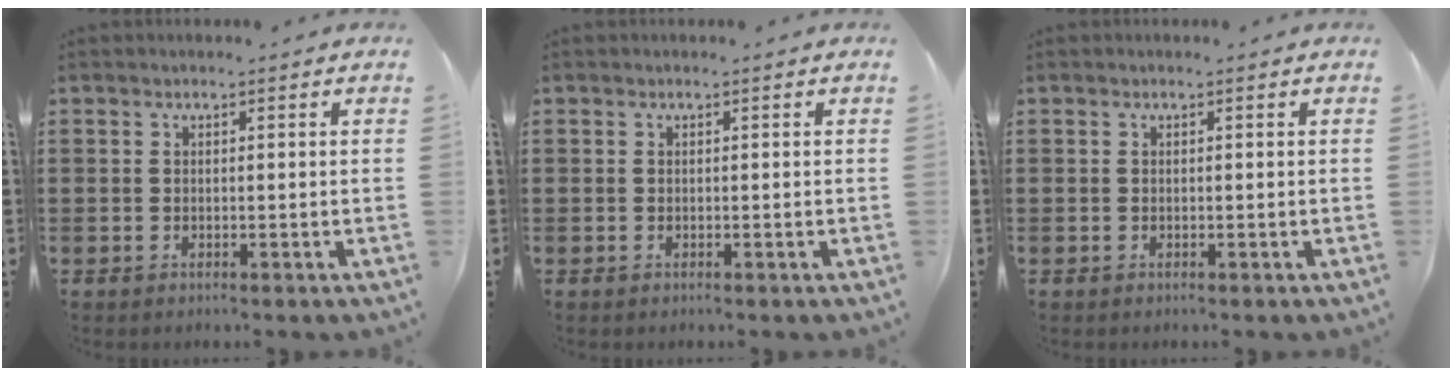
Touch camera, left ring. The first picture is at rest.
{"total": 0.0}
{"total": 0.0}